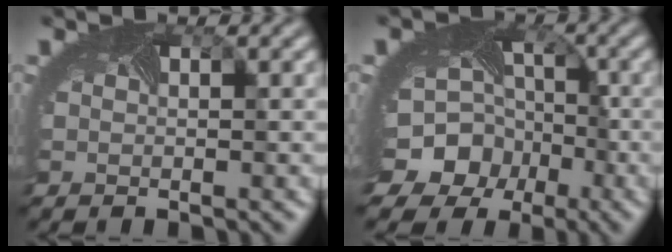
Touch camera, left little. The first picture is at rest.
{"total": 13.6, "force": [-5.9, 11.4, 4.3], "torque": [-0.094, -0.039, -0.104]}